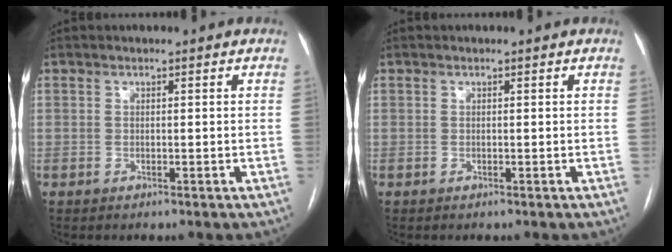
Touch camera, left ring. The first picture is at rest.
{"total": 0.0}